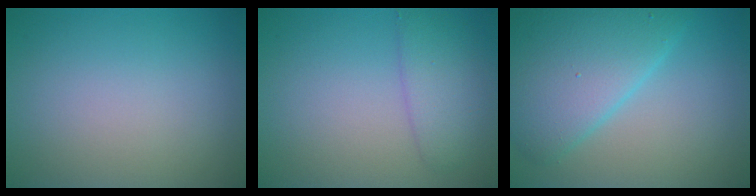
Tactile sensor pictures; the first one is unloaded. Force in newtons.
{"total": 2.9, "press": 2.9, "slide": 0.1}
{"total": 7.2, "press": 7.2, "slide": 0.2}